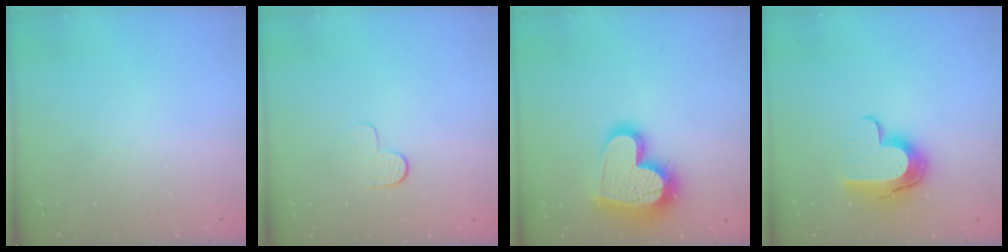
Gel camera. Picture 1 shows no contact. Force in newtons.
{"total": 3.9, "press": 3.9, "slide": 0.3}
{"total": 18.7, "press": 18.6, "slide": 1.4}
{"total": 10.8, "press": 10.7, "slide": 0.7}